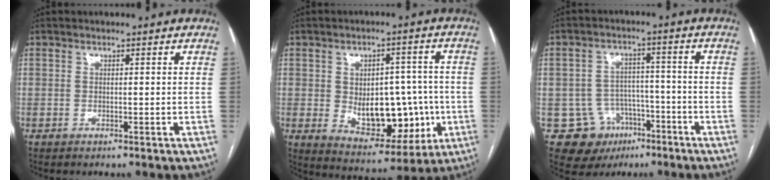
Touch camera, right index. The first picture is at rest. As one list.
[{"total": 13.5, "force": [-1.4, 7.8, 11.0], "torque": [-0.153, 0.014, 0.002]}, {"total": 9.1, "force": [-4.3, 7.9, 1.7], "torque": [-0.023, 0.022, -0.052]}]